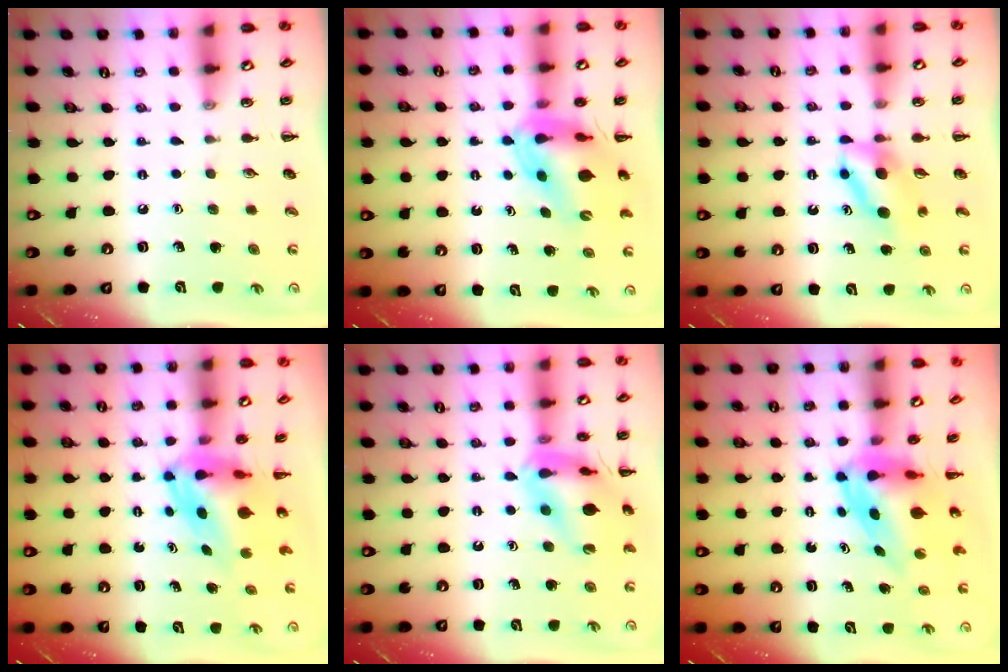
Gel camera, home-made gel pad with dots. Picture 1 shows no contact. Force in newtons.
{"total": 11.8, "press": 11.2, "slide": 3.6}
{"total": 6.1, "press": 6.1, "slide": 0.9}
{"total": 5.9, "press": 5.7, "slide": 1.6}
{"total": 15.7, "press": 15.6, "slide": 1.9}
{"total": 5.8, "press": 5.6, "slide": 1.5}